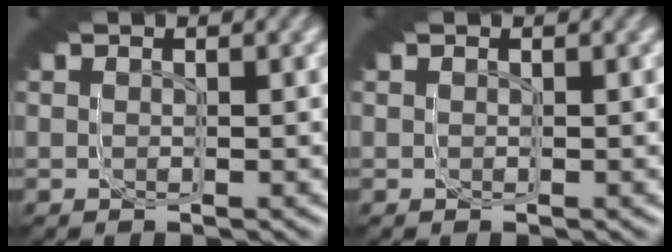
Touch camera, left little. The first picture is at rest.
{"total": 0.0}